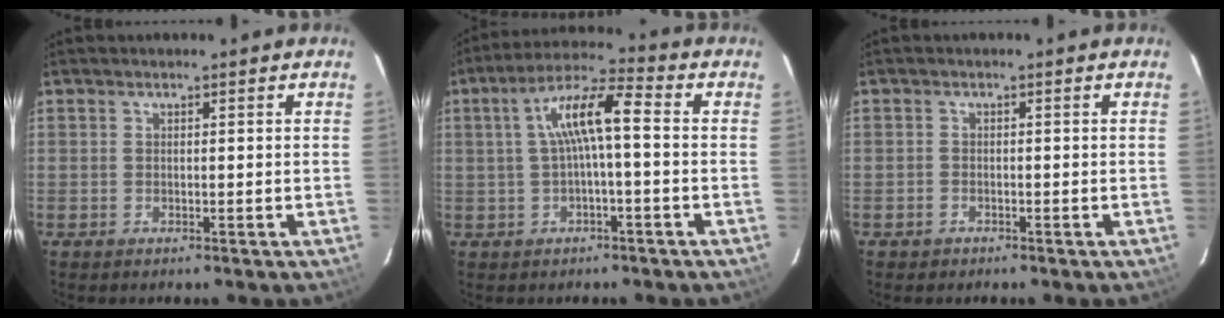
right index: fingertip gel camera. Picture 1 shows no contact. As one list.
[{"total": 8.9, "force": [0.1, 1.7, 8.7], "torque": [-0.171, 0.024, 0.004]}, {"total": 1.3, "force": [-0.9, 1.0, 0.1], "torque": [-0.005, 0.004, -0.013]}]